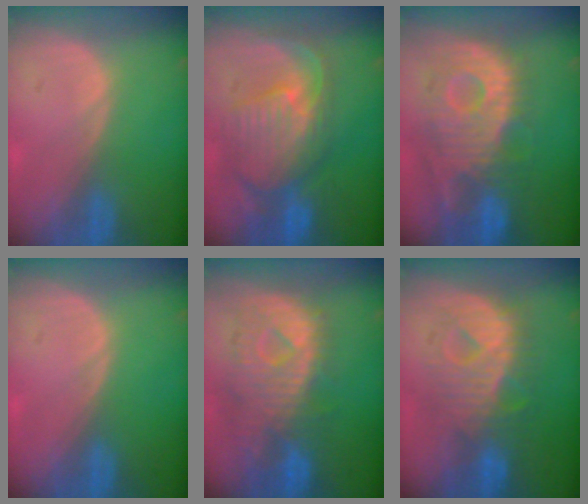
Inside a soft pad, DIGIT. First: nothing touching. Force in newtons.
{"total": 11.0, "press": 9.6, "slide": 5.4}
{"total": 11.9, "press": 10.7, "slide": 5.2}
{"total": 0.0}
{"total": 10.8, "press": 9.6, "slide": 5.0}
{"total": 9.5, "press": 9.5, "slide": 0.5}